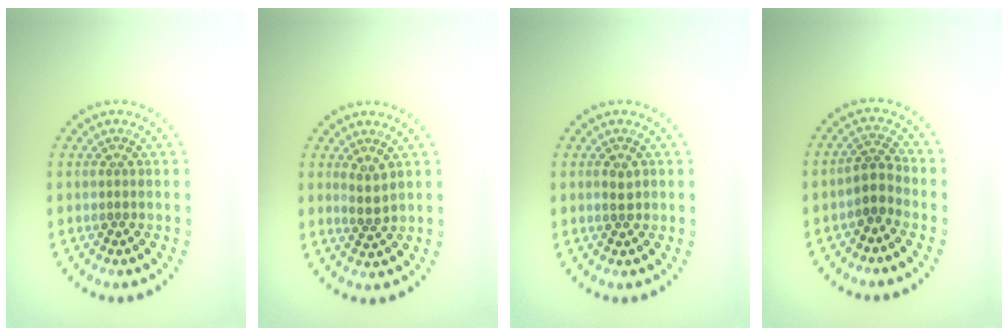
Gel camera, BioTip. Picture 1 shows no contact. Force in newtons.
{"total": 1.7, "press": 1.3, "slide": 1.0}
{"total": 1.0, "press": 1.0, "slide": 0.2}
{"total": 2.3, "press": 1.8, "slide": 1.3}